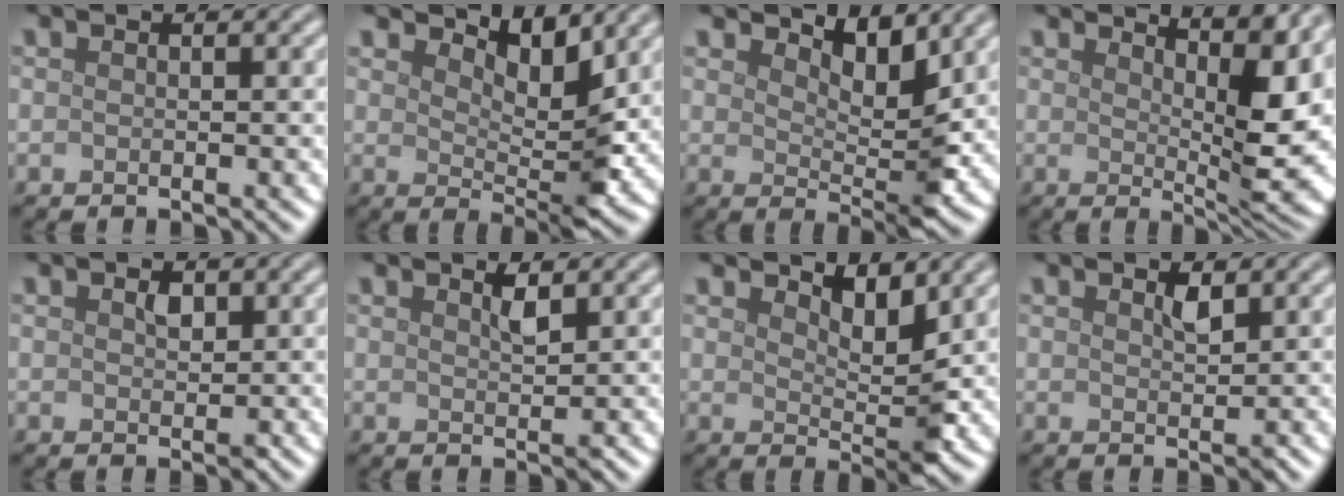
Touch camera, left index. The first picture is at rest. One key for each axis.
{"total": 4.5, "fx": 3.2, "fy": 1.4, "fz": 2.9, "tx": -0.054, "ty": -0.012, "tz": 0.049}
{"total": 4.1, "fx": 2.9, "fy": 1.3, "fz": 2.7, "tx": -0.051, "ty": -0.013, "tz": 0.043}
{"total": 8.7, "fx": 3.8, "fy": 2.1, "fz": 7.4, "tx": -0.090, "ty": 0.006, "tz": 0.063}
{"total": 1.2, "fx": 0.5, "fy": 0.8, "fz": 0.8, "tx": -0.012, "ty": -0.002, "tz": 0.010}
{"total": 1.4, "fx": 0.9, "fy": 0.2, "fz": 1.0, "tx": -0.019, "ty": -0.002, "tz": 0.014}
{"total": 3.3, "fx": 2.3, "fy": 1.0, "fz": 2.2, "tx": -0.040, "ty": -0.010, "tz": 0.036}
{"total": 1.3, "fx": 0.7, "fy": 0.4, "fz": 0.9, "tx": -0.018, "ty": -0.002, "tz": 0.014}